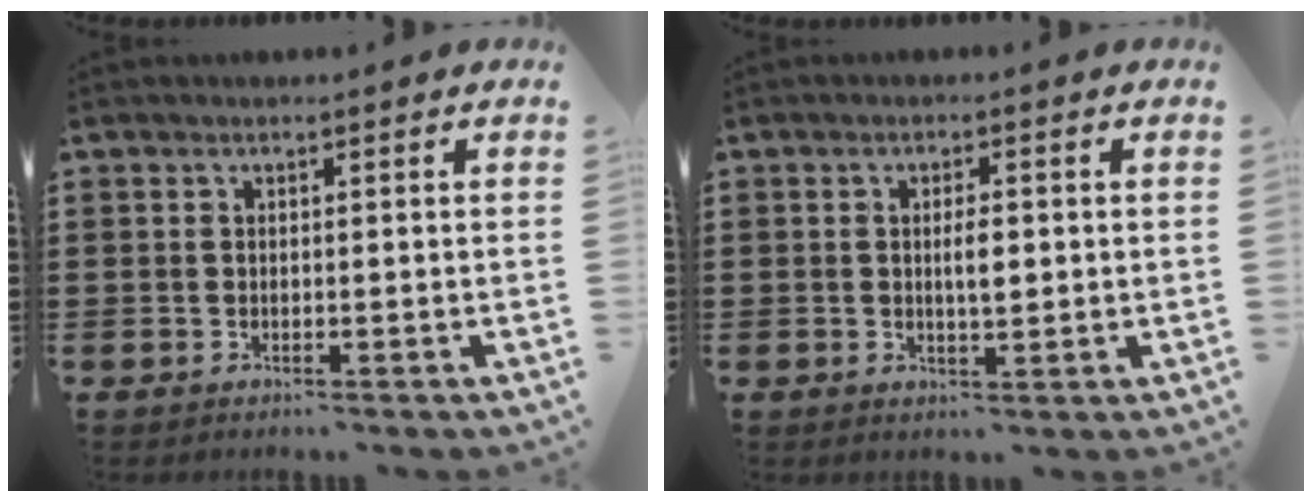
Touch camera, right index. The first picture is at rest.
{"total": 3.3, "force": [0.1, 0.9, 3.1], "torque": [-0.052, -0.003, -0.001]}